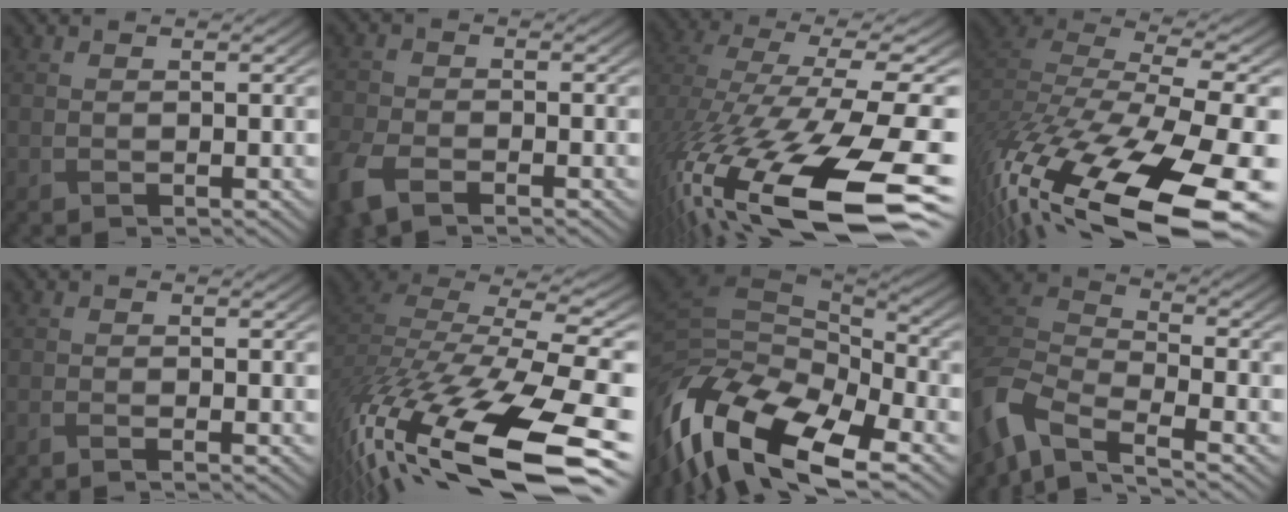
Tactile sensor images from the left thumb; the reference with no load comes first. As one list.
[{"total": 5.7, "force": [-3.9, 2.4, 3.4], "torque": [-0.083, -0.018, -0.087]}, {"total": 18.3, "force": [-7.4, 7.4, 15.0], "torque": [-0.332, -0.080, -0.086]}, {"total": 18.3, "force": [-11.1, 6.5, 13.1], "torque": [-0.285, -0.052, -0.159]}, {"total": 1.3, "force": [-1.1, 0.1, 0.7], "torque": [-0.012, -0.005, -0.027]}, {"total": 16.4, "force": [-8.9, 6.2, 12.3], "torque": [-0.282, -0.020, -0.151]}, {"total": 17.8, "force": [-10.5, 8.1, 11.9], "torque": [-0.296, -0.059, -0.158]}, {"total": 8.5, "force": [-5.9, 3.4, 5.1], "torque": [-0.123, -0.008, -0.138]}]